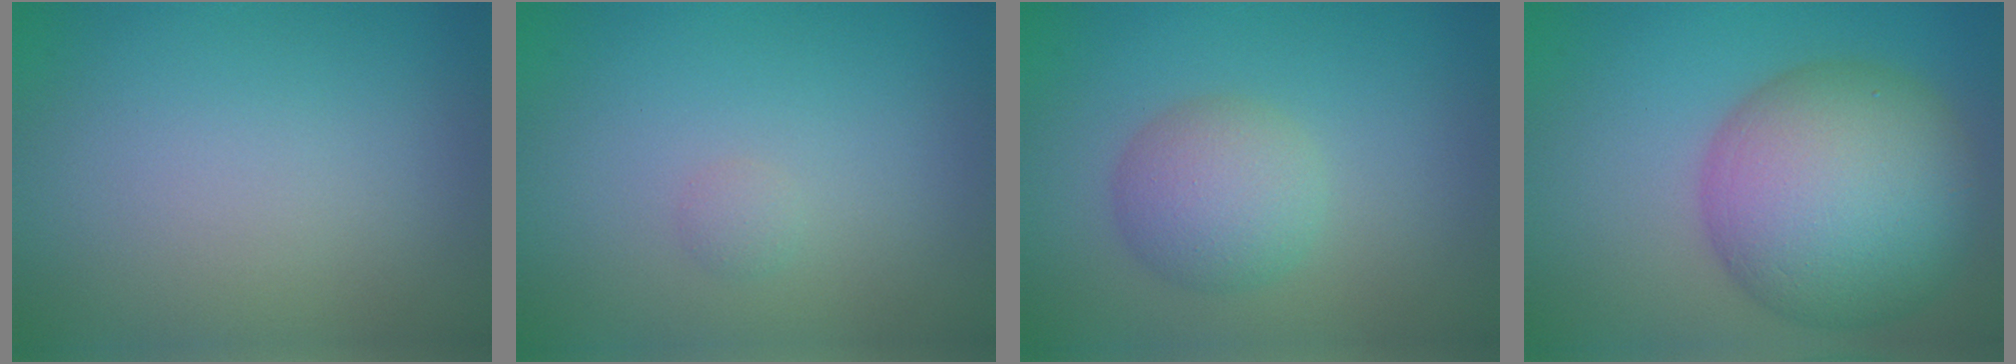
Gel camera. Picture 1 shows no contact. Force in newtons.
{"total": 0.6, "press": 0.6, "slide": 0.1}
{"total": 3.8, "press": 3.8, "slide": 0.1}
{"total": 12.1, "press": 12.1, "slide": 0.5}